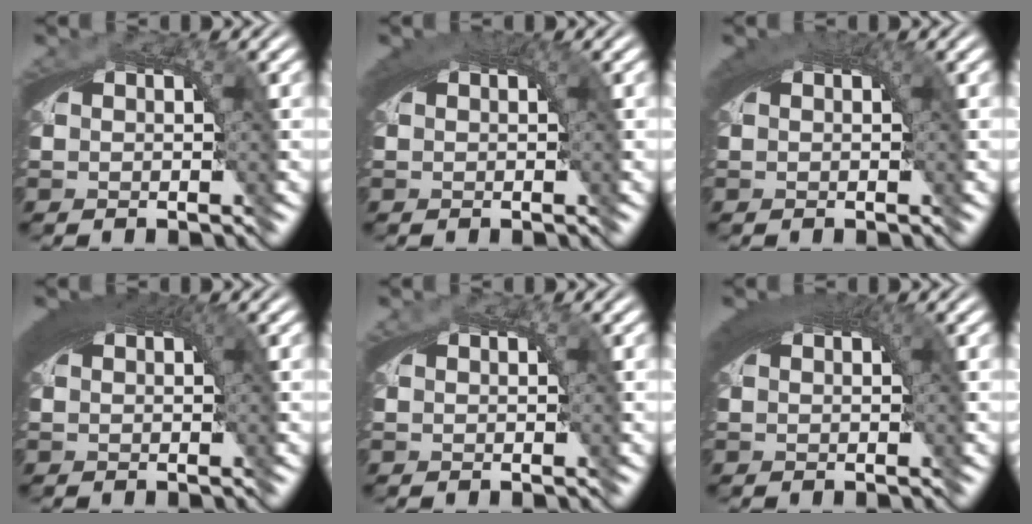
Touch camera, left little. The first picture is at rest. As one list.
[{"total": 2.3, "force": [0.9, 0.5, 2.1], "torque": [-0.026, 0.008, 0.014]}, {"total": 2.2, "force": [0.9, 0.4, 1.9], "torque": [-0.025, 0.007, 0.015]}, {"total": 4.7, "force": [1.5, 1.6, 4.1], "torque": [-0.054, 0.017, 0.018]}, {"total": 0.5, "force": [-0.2, -0.2, -0.4], "torque": [0.007, -0.001, -0.003]}, {"total": 3.4, "force": [1.2, 0.9, 3.0], "torque": [-0.036, 0.012, 0.016]}]